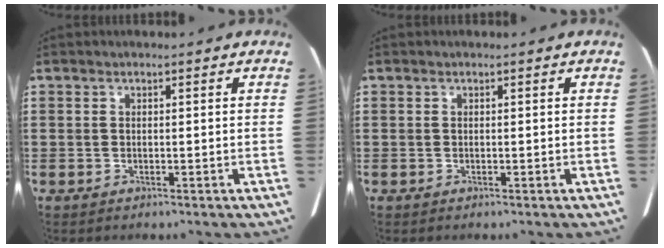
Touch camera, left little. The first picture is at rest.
{"total": 0.0}